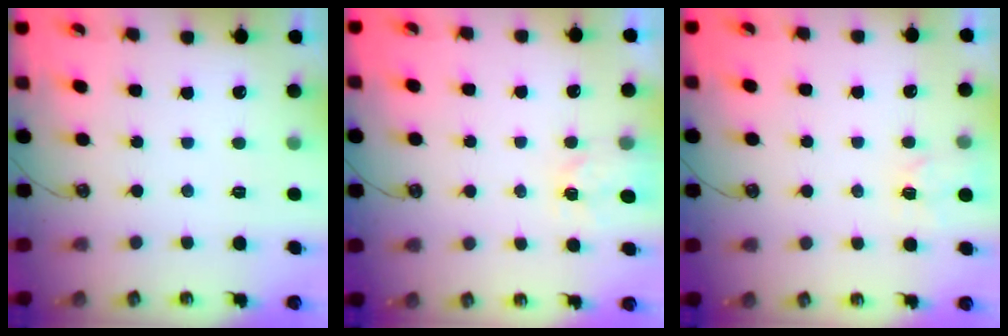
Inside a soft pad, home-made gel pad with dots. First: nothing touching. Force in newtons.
{"total": 3.0, "press": 3.0, "slide": 0.3}
{"total": 3.7, "press": 3.7, "slide": 0.6}